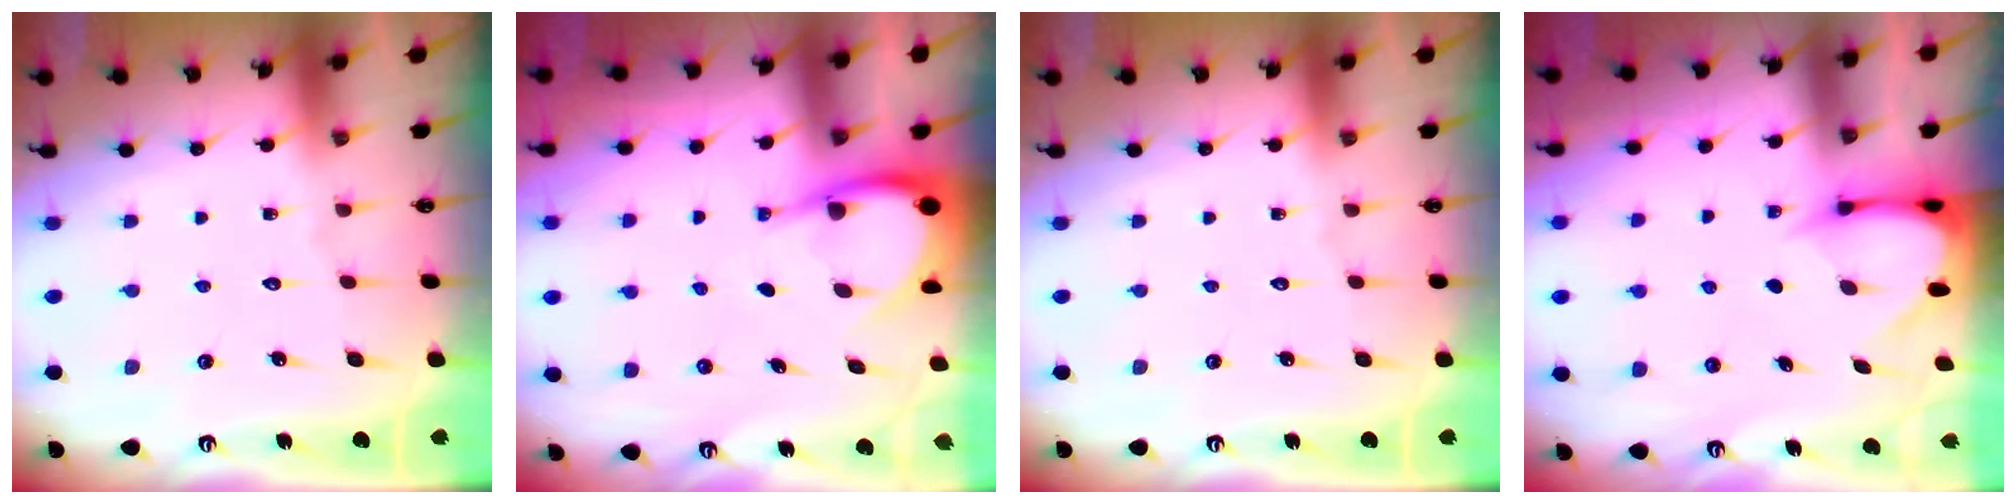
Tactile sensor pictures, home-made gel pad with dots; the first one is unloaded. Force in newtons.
{"total": 5.2, "press": 5.2, "slide": 0.4}
{"total": 0.0}
{"total": 3.4, "press": 3.4, "slide": 0.3}